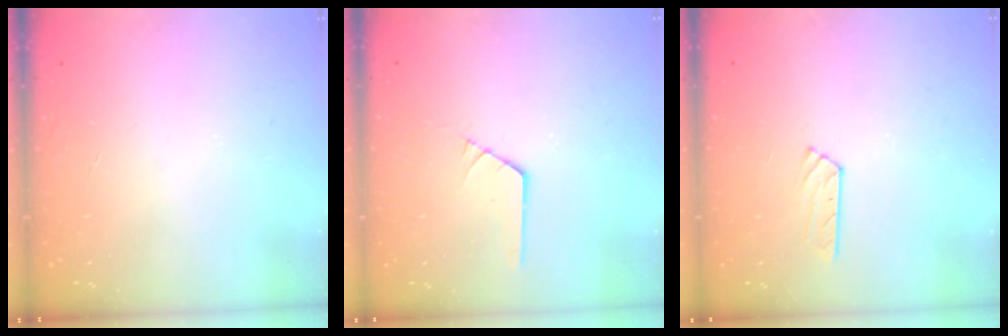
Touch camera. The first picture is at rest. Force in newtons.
{"total": 1.1, "press": 1.0, "slide": 0.1}
{"total": 4.0, "press": 3.9, "slide": 0.4}